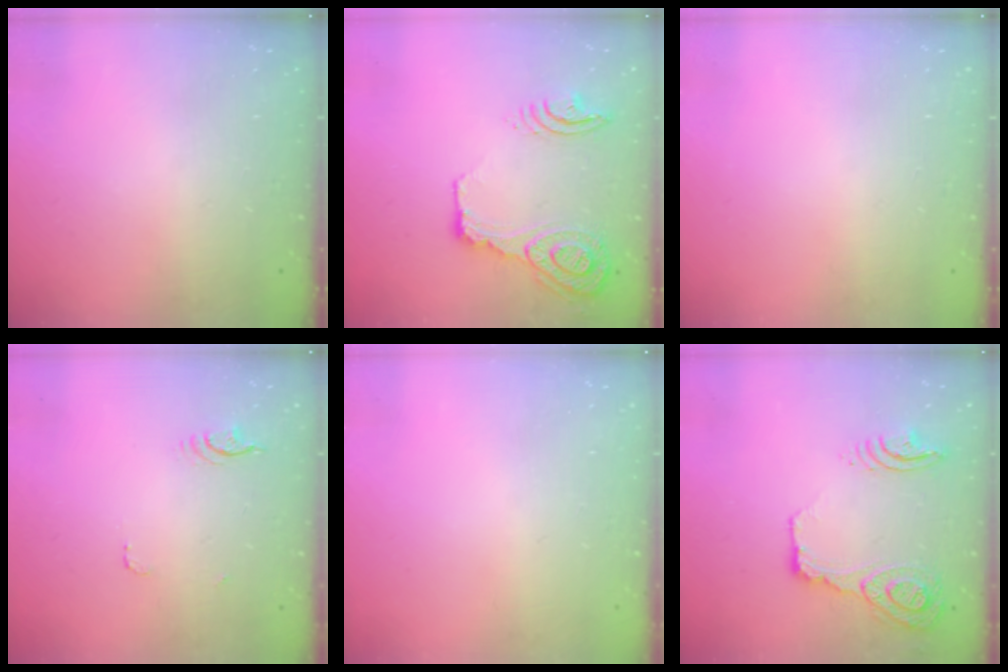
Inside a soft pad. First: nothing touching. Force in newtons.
{"total": 17.7, "press": 17.1, "slide": 4.4}
{"total": 0.0}
{"total": 3.8, "press": 3.4, "slide": 1.6}
{"total": 0.0}
{"total": 30.8, "press": 21.2, "slide": 22.4}